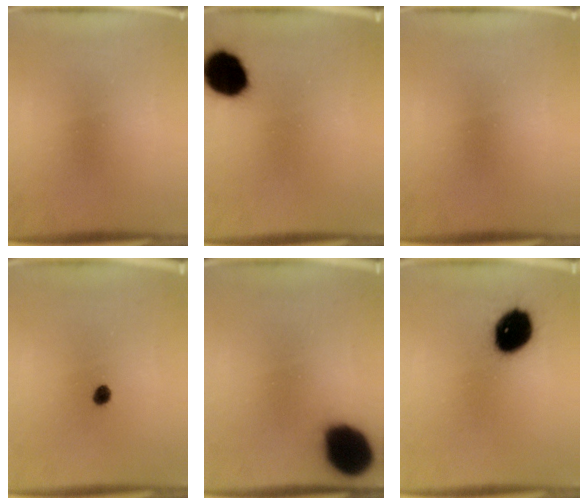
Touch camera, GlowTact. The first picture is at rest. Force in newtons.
{"total": 13.4}
{"total": 0.0}
{"total": 2.1}
{"total": 18.0}
{"total": 13.7}